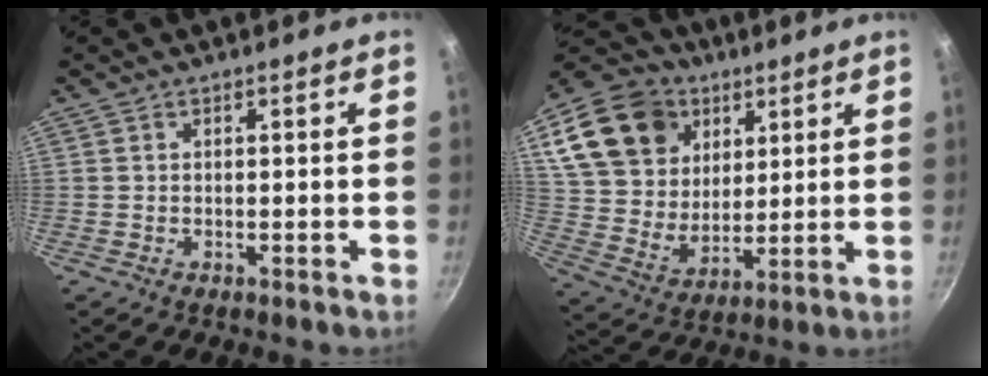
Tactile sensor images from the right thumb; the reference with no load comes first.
{"total": 21.7, "force": [9.5, 16.2, 10.9], "torque": [-0.189, -0.010, 0.179]}